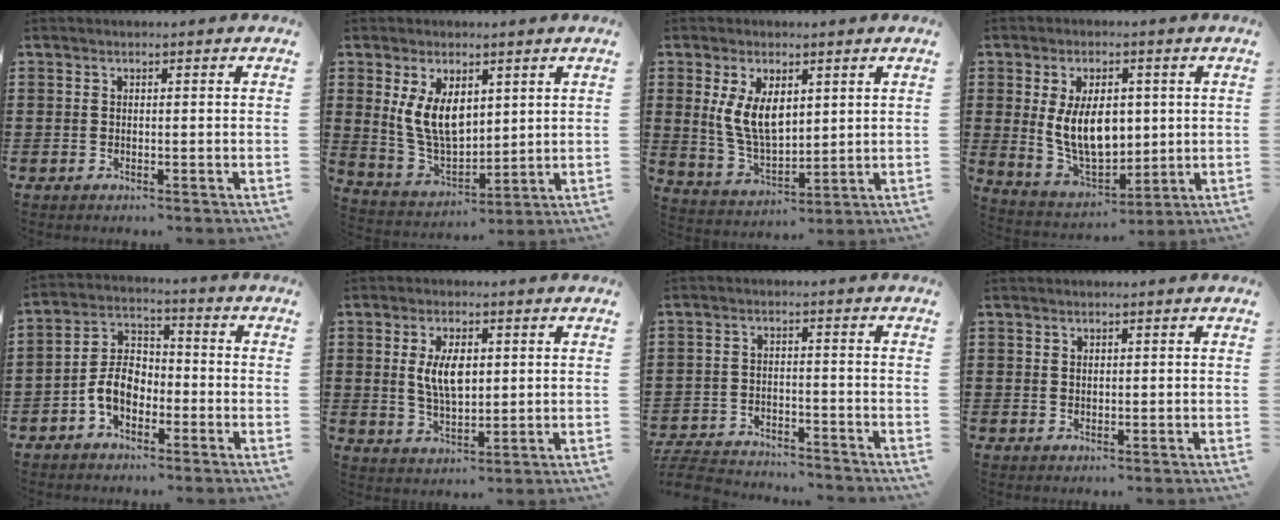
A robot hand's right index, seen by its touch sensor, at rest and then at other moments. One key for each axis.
{"total": 8.4, "fx": 3.2, "fy": 5.1, "fz": 5.9, "tx": -0.147, "ty": -0.005, "tz": 0.058}
{"total": 7.9, "fx": 2.4, "fy": 4.4, "fz": 6.1, "tx": -0.140, "ty": 0.005, "tz": 0.043}
{"total": 10.0, "fx": 1.5, "fy": 6.0, "fz": 7.8, "tx": -0.151, "ty": 0.001, "tz": 0.022}
{"total": 6.3, "fx": -2.5, "fy": 4.3, "fz": 3.9, "tx": -0.099, "ty": 0.009, "tz": -0.055}
{"total": 6.5, "fx": 1.2, "fy": 3.1, "fz": 5.6, "tx": -0.114, "ty": 0.002, "tz": 0.017}
{"total": 5.0, "fx": -4.9, "fy": 0.6, "fz": 0.6, "tx": -0.029, "ty": -0.002, "tz": -0.104}
{"total": 0.9, "fx": 0.7, "fy": 0.6, "fz": 0.2, "tx": -0.004, "ty": 0.002, "tz": 0.015}